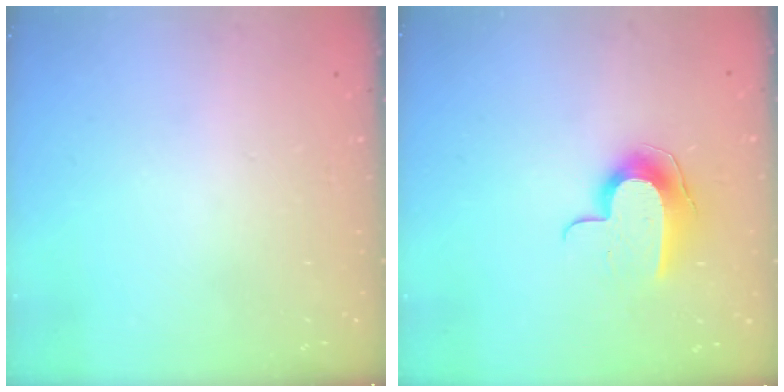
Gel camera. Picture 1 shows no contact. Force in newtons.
{"total": 9.8, "press": 9.8, "slide": 0.7}